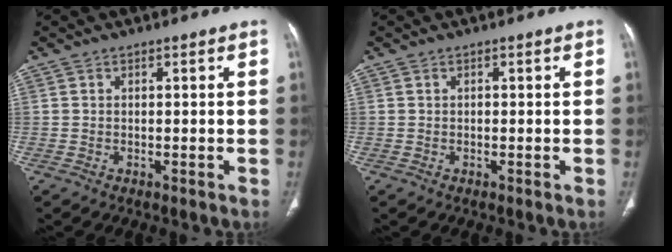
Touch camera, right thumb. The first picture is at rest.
{"total": 0.0}